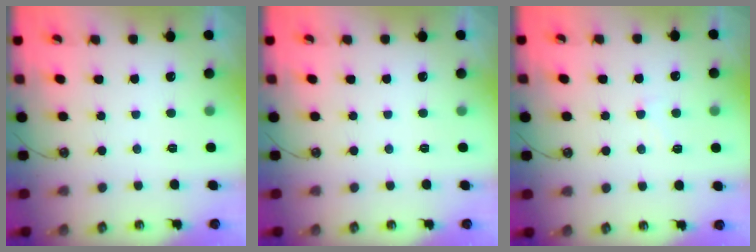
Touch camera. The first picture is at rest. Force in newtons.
{"total": 0.0}
{"total": 1.5, "press": 1.4, "slide": 0.5}